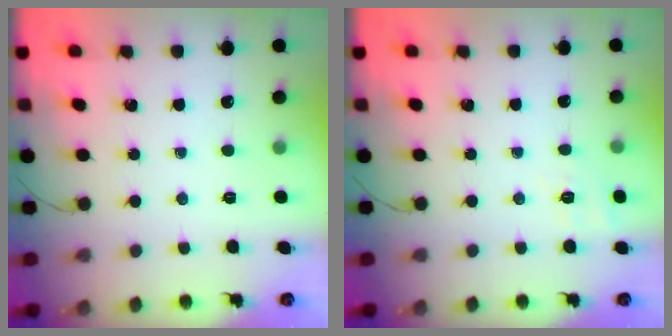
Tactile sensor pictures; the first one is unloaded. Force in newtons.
{"total": 5.8, "press": 5.5, "slide": 1.9}